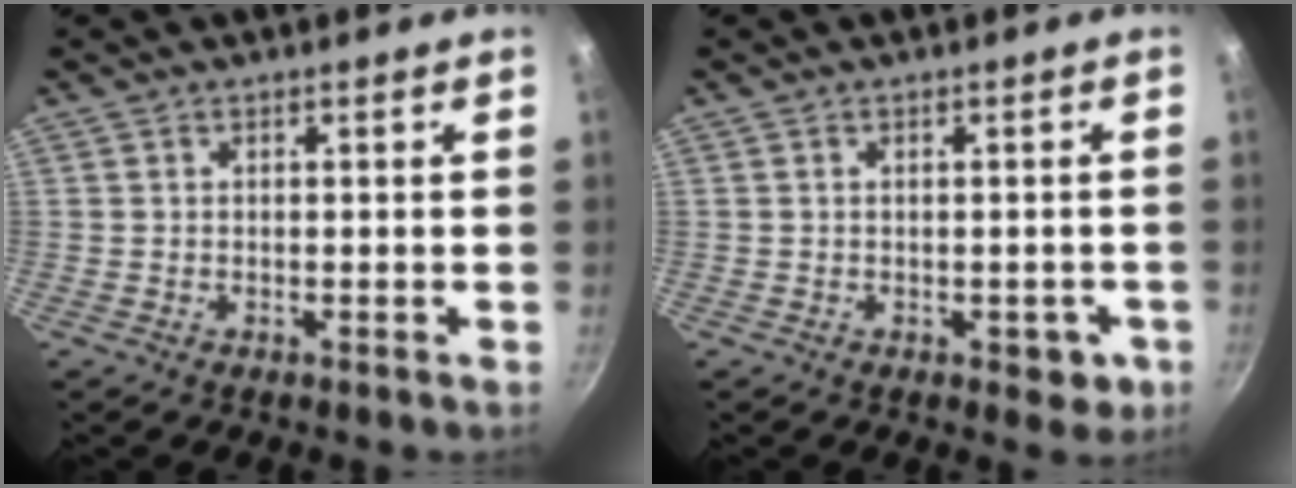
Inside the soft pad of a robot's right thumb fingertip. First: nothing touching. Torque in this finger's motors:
{"motor_torque": [0.25, 0.53, -0.14, 0.06, 0.15]}